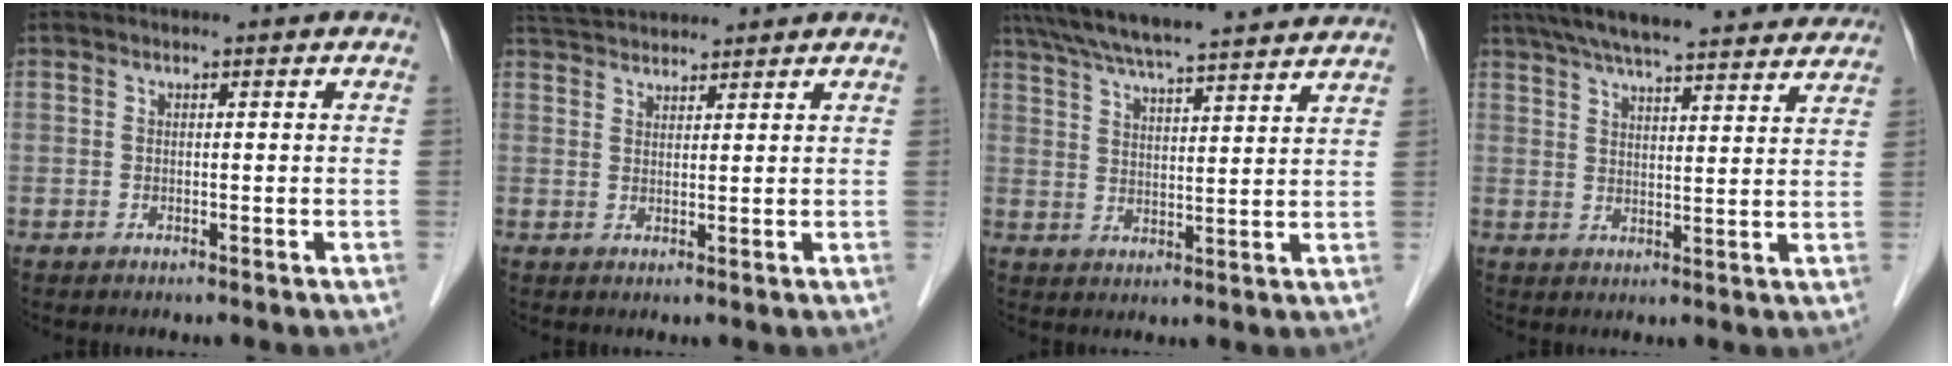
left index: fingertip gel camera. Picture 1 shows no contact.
{"total": 6.0, "force": [5.8, 0.7, 1.5], "torque": [-0.033, 0.039, 0.105]}
{"total": 20.5, "force": [18.5, 1.4, 8.8], "torque": [-0.156, 0.038, 0.265]}
{"total": 23.4, "force": [20.6, 3.5, 10.5], "torque": [-0.172, 0.035, 0.276]}